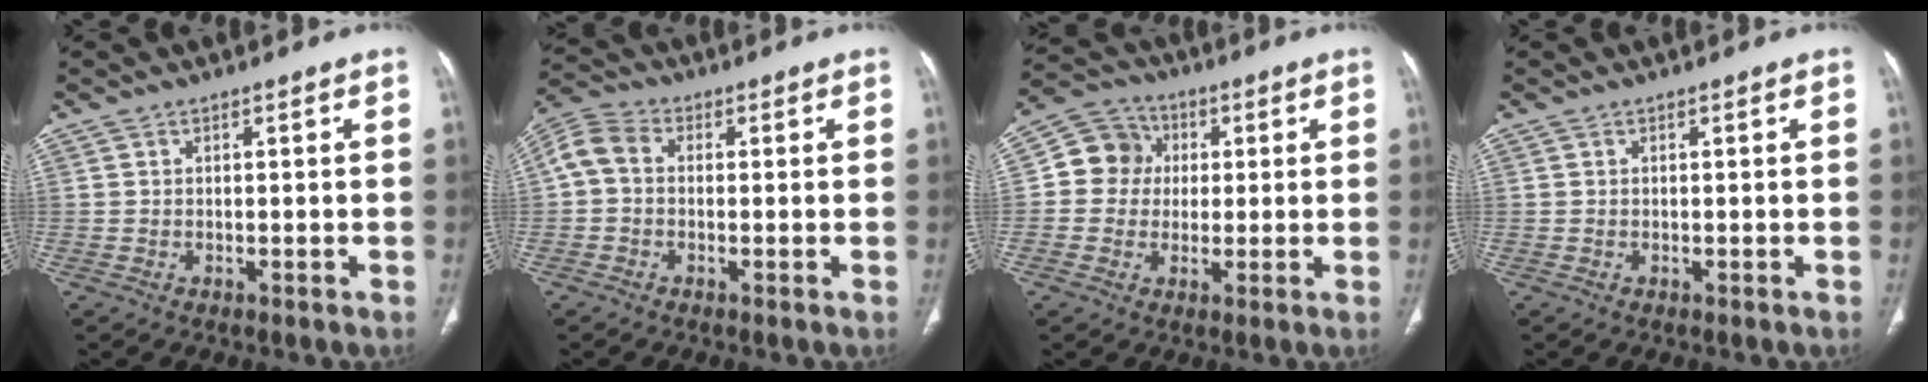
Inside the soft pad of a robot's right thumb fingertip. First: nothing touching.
{"total": 6.0, "force": [0.1, 4.4, 4.1], "torque": [-0.082, 0.019, -0.011]}
{"total": 8.7, "force": [1.0, 8.0, 3.1], "torque": [-0.026, 0.013, 0.005]}
{"total": 0.0}